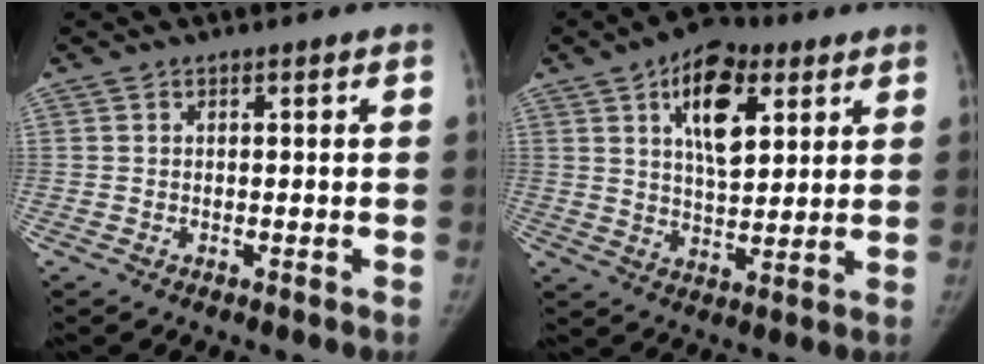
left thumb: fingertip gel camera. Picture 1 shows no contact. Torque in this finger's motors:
{"motor_torque": [1.45, 0.84, 1.58, -0.75, 0.39]}